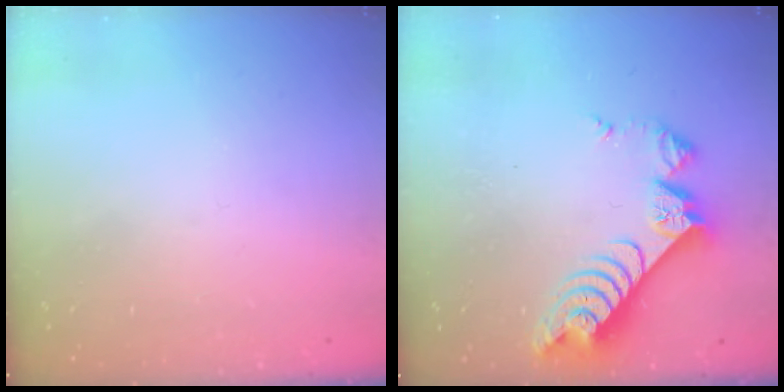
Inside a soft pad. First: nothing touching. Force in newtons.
{"total": 10.1, "press": 10.0, "slide": 1.0}